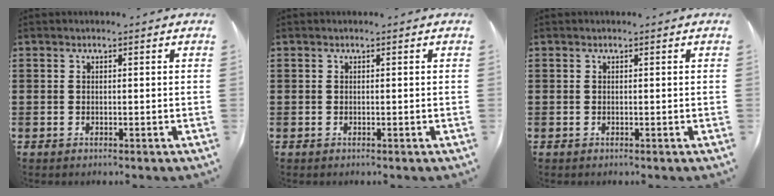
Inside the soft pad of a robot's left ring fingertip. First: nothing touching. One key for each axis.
{"total": 0.0}
{"total": 0.0}